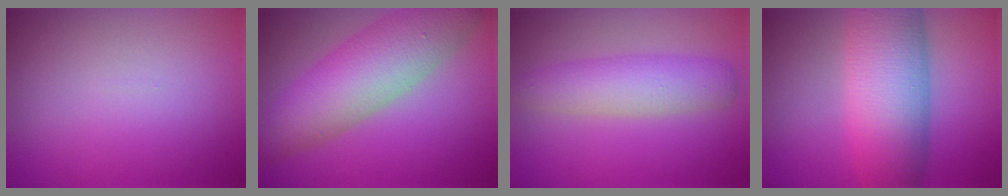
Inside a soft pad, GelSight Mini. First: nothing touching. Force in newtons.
{"total": 8.2, "press": 8.2, "slide": 0.2}
{"total": 4.3, "press": 4.3, "slide": 0.0}
{"total": 9.7, "press": 9.7, "slide": 0.1}